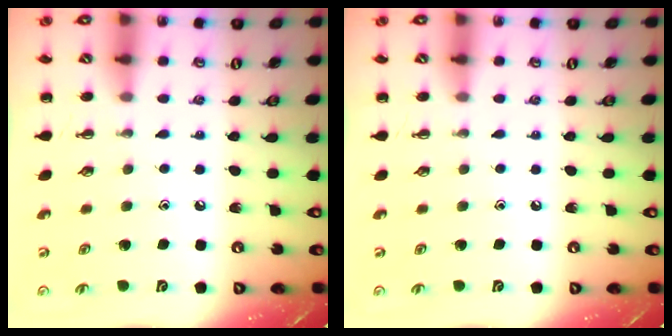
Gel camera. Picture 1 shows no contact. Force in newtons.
{"total": 0.0}